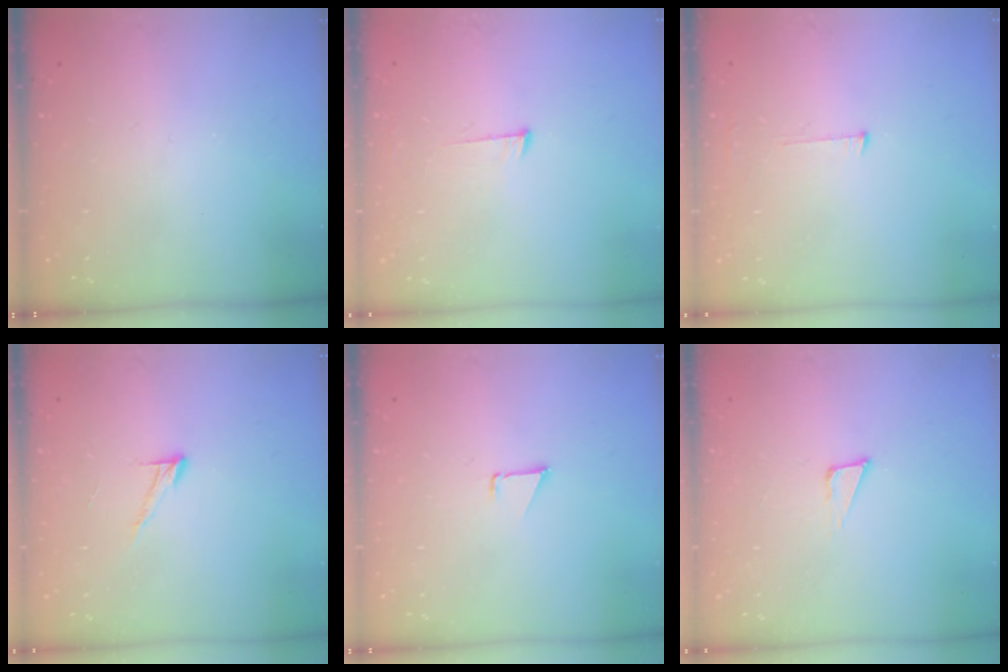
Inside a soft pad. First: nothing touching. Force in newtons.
{"total": 6.1, "press": 6.1, "slide": 0.6}
{"total": 4.0, "press": 4.0, "slide": 0.2}
{"total": 7.1, "press": 7.0, "slide": 0.4}
{"total": 0.7, "press": 0.7, "slide": 0.1}
{"total": 3.4, "press": 3.3, "slide": 0.9}